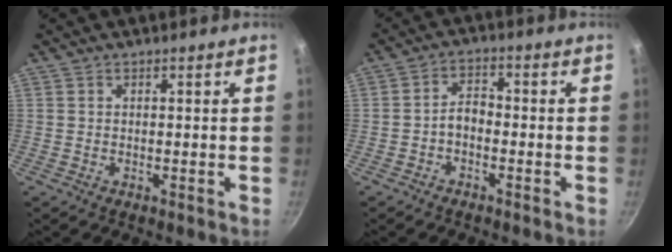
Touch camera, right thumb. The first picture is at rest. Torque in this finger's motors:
{"motor_torque": [0.68, 0.50, 0.64, 0.23, -0.02]}